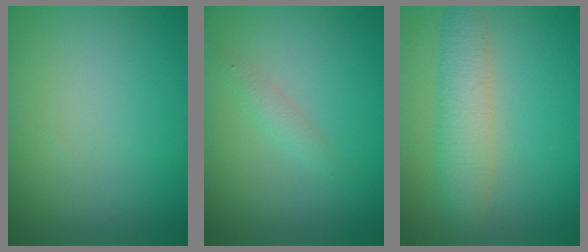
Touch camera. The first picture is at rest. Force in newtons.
{"total": 1.0, "press": 1.0, "slide": 0.0}
{"total": 3.6, "press": 3.6, "slide": 0.1}